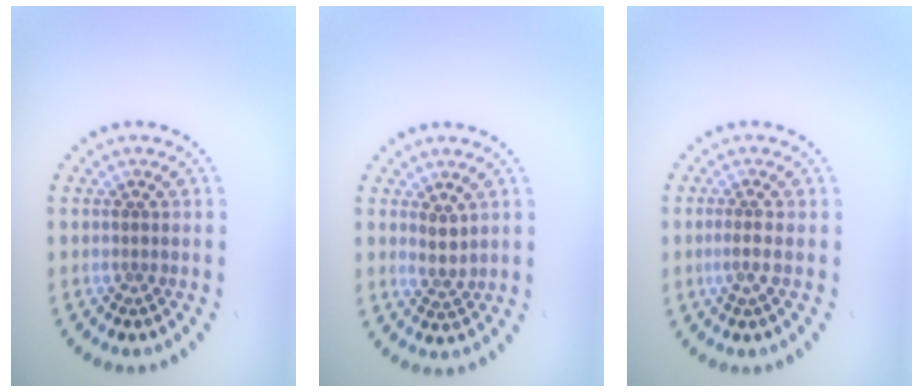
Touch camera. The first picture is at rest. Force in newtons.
{"total": 1.5, "press": 1.3, "slide": 0.8}
{"total": 1.1, "press": 0.7, "slide": 0.8}